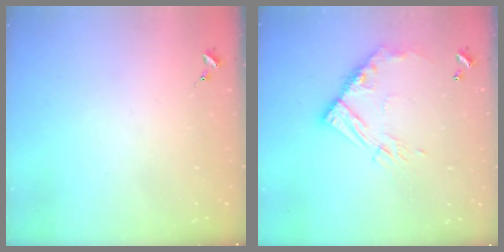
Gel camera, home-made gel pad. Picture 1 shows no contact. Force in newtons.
{"total": 12.9, "press": 12.9, "slide": 1.3}